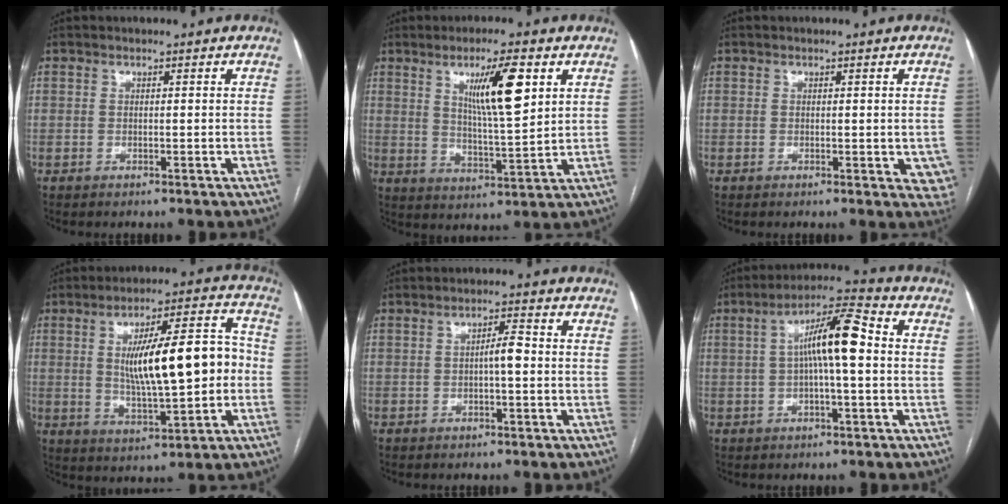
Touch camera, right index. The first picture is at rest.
{"total": 10.1, "force": [4.1, 1.0, 9.1], "torque": [-0.155, -0.005, 0.071]}
{"total": 4.8, "force": [-0.7, 2.1, 4.3], "torque": [-0.031, -0.004, -0.007]}
{"total": 15.2, "force": [0.3, 3.5, 14.8], "torque": [-0.238, 0.026, 0.010]}
{"total": 2.9, "force": [-0.4, 0.5, 2.8], "torque": [-0.044, 0.005, -0.008]}
{"total": 10.0, "force": [0.6, 1.3, 9.8], "torque": [-0.175, 0.028, 0.005]}